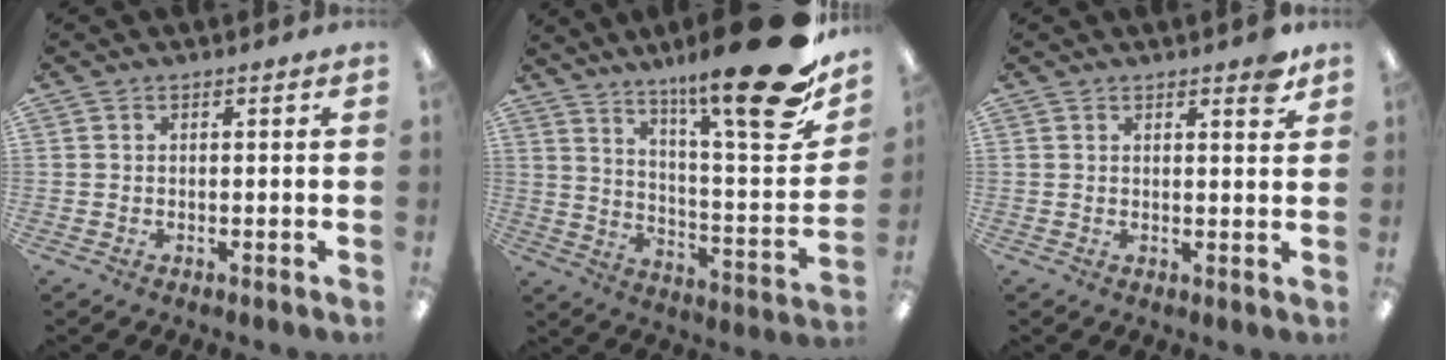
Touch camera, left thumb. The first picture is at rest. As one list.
[{"total": 23.7, "force": [16.2, 4.0, 16.8], "torque": [-0.237, -0.124, 0.254]}, {"total": 2.7, "force": [2.2, 0.6, 1.5], "torque": [-0.011, -0.011, 0.034]}]